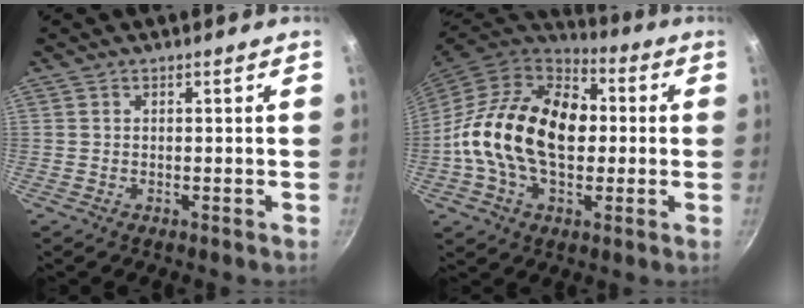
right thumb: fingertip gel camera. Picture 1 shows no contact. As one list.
[{"total": 22.8, "force": [0.2, 14.9, 17.3], "torque": [-0.274, 0.030, -0.010]}]